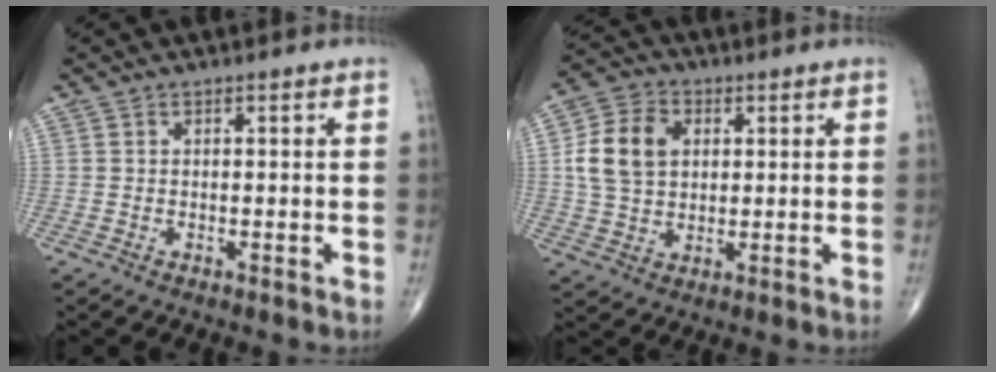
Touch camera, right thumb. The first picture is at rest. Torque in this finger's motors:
{"motor_torque": [-0.56, 0.72, 0.21, -0.10, 0.06]}